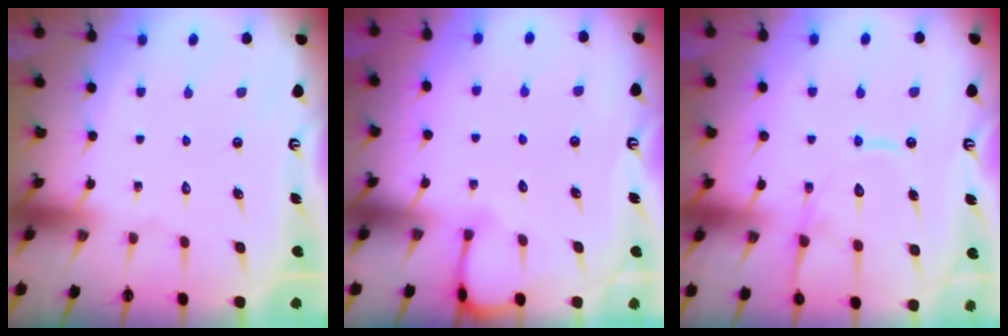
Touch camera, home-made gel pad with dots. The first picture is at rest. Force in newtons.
{"total": 3.0, "press": 3.0, "slide": 0.3}
{"total": 13.1, "press": 13.1, "slide": 1.4}